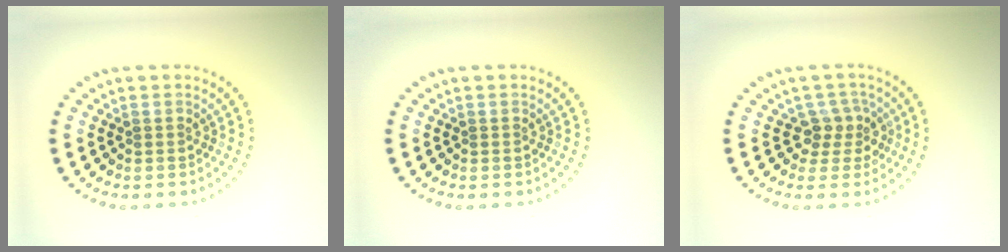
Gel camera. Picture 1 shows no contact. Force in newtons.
{"total": 0.0}
{"total": 2.4, "press": 1.9, "slide": 1.5}